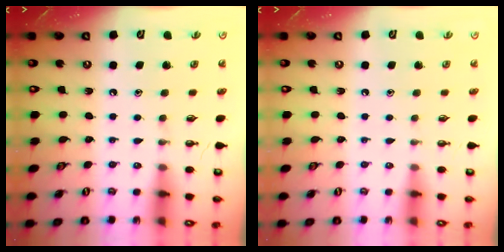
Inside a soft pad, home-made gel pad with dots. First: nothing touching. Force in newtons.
{"total": 0.0}